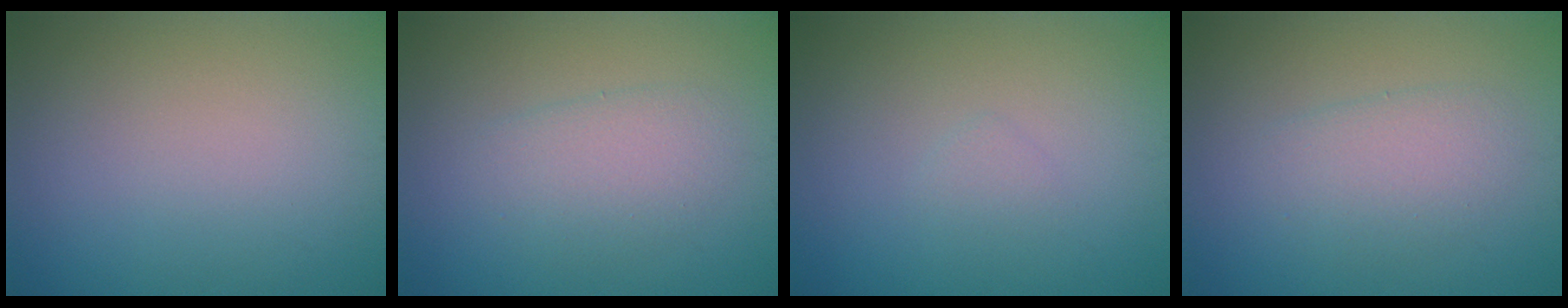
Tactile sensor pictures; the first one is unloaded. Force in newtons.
{"total": 2.6, "press": 2.6, "slide": 0.2}
{"total": 0.6, "press": 0.6, "slide": 0.0}
{"total": 2.6, "press": 2.6, "slide": 0.2}